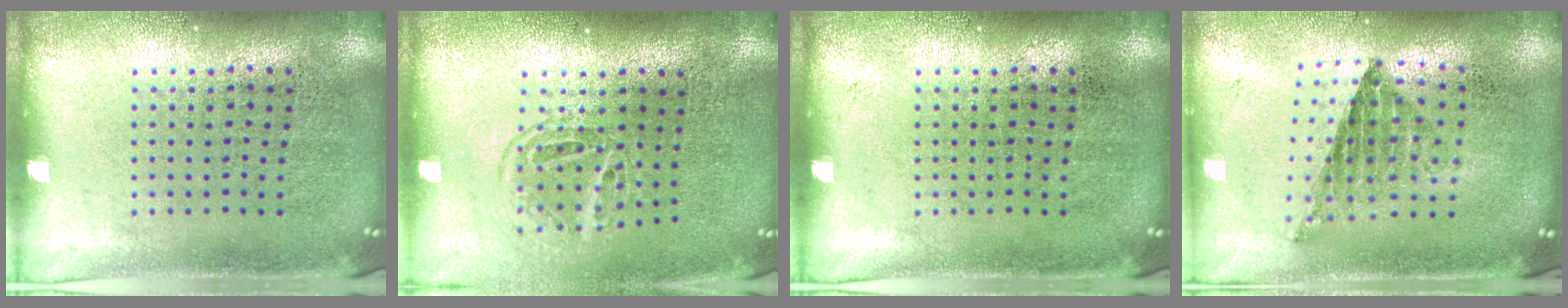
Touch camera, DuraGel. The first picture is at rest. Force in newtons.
{"total": 1.6, "press": 1.2, "slide": 1.1}
{"total": 0.0}
{"total": 0.8, "press": 0.8, "slide": 0.2}